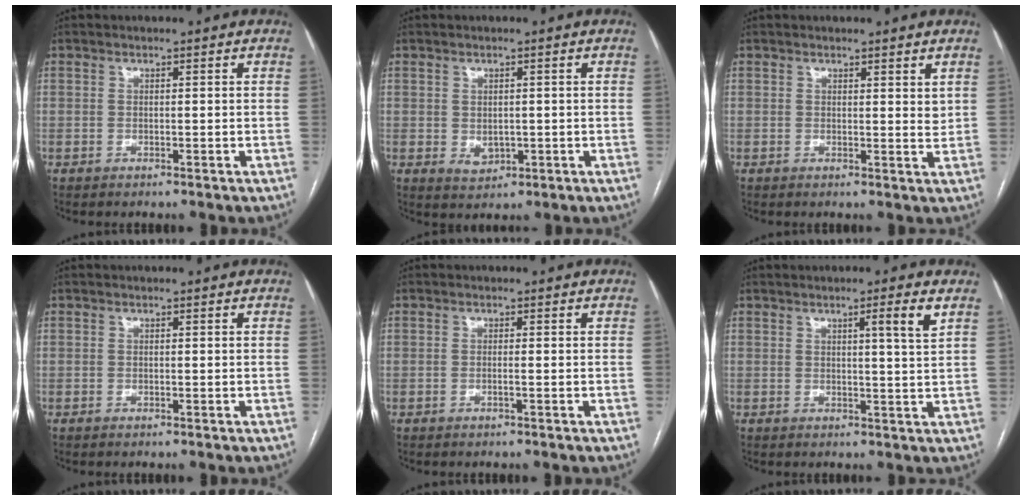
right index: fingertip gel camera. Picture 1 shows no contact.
{"total": 2.8, "force": [-0.2, 2.1, 1.8], "torque": [-0.029, -0.003, 0.009]}
{"total": 2.1, "force": [1.6, 0.5, 1.2], "torque": [-0.016, -0.010, 0.021]}
{"total": 0.0}
{"total": 0.6, "force": [-0.2, -0.2, 0.6], "torque": [-0.009, 0.002, -0.002]}
{"total": 3.7, "force": [1.8, -0.7, 3.2], "torque": [-0.047, -0.008, 0.028]}